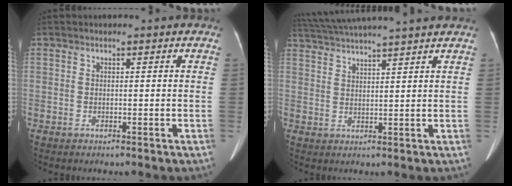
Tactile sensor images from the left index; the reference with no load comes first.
{"total": 12.6, "force": [11.3, -1.3, 5.4], "torque": [-0.104, 0.022, 0.172]}